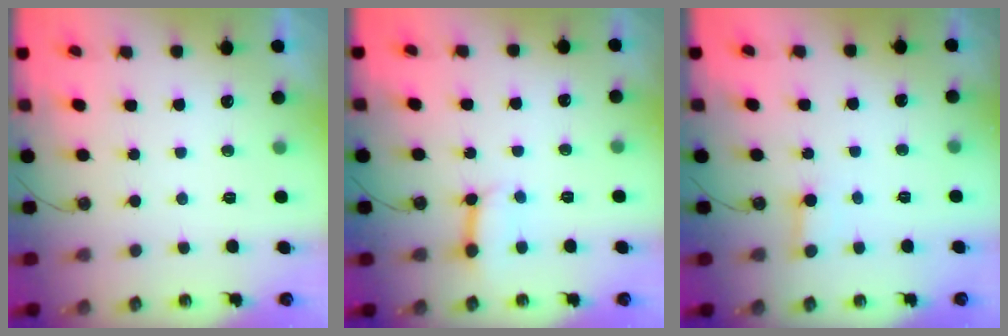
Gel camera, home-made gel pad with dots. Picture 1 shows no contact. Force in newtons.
{"total": 6.2, "press": 6.1, "slide": 0.8}
{"total": 2.2, "press": 2.2, "slide": 0.1}